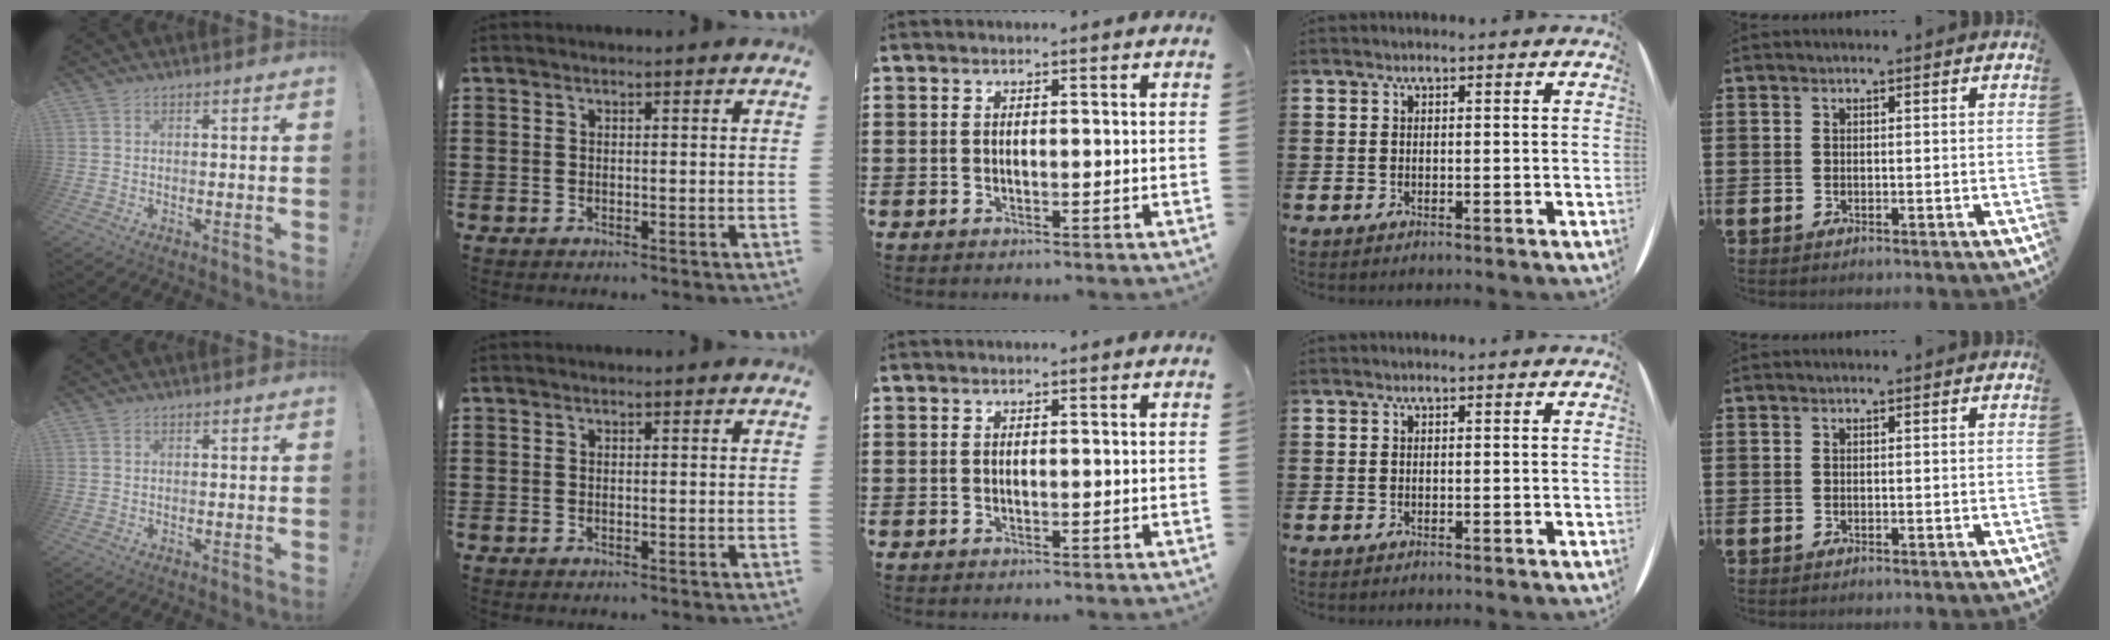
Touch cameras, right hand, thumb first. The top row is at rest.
{}